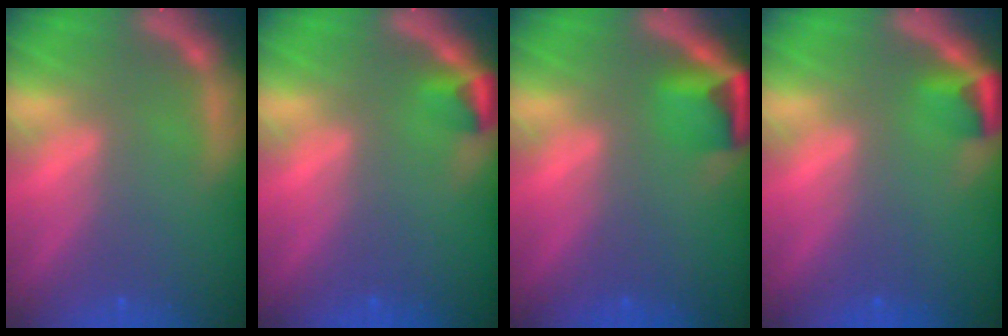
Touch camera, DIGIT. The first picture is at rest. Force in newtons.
{"total": 1.9}
{"total": 3.9}
{"total": 2.4}